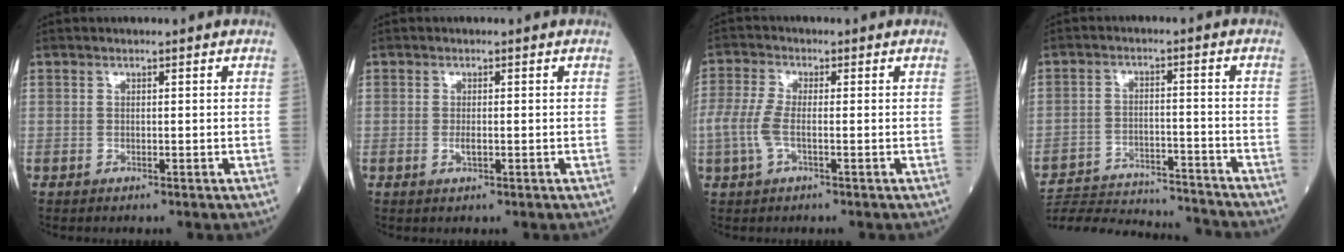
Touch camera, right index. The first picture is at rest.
{"total": 1.3, "force": [-0.3, 0.4, 1.2], "torque": [-0.021, 0.000, -0.006]}
{"total": 4.4, "force": [-1.1, 1.3, 4.0], "torque": [-0.112, 0.001, -0.027]}
{"total": 19.6, "force": [-19.0, 0.9, 5.0], "torque": [-0.111, -0.016, -0.277]}